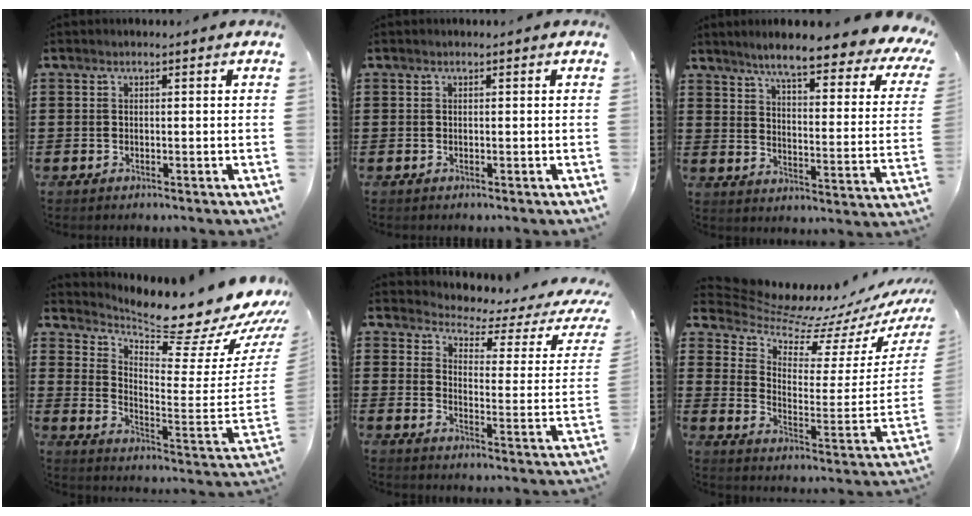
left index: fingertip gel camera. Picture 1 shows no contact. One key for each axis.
{"total": 0.0}
{"total": 6.8, "fx": 5.5, "fy": -0.1, "fz": 4.1, "tx": -0.085, "ty": -0.044, "tz": 0.083}
{"total": 9.0, "fx": 8.3, "fy": 1.1, "fz": 3.2, "tx": -0.063, "ty": -0.089, "tz": 0.131}
{"total": 2.8, "fx": 2.5, "fy": 0.6, "fz": 1.2, "tx": -0.044, "ty": -0.027, "tz": 0.033}
{"total": 7.5, "fx": 7.1, "fy": 1.7, "fz": 1.7, "tx": -0.070, "ty": -0.072, "tz": 0.122}